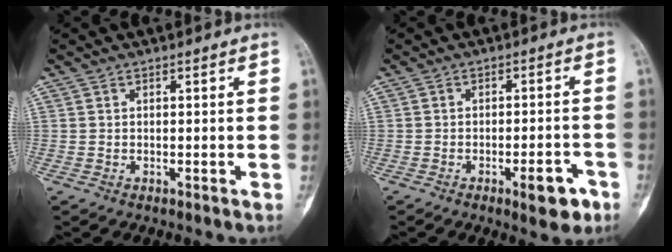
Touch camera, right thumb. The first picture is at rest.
{"total": 6.1, "force": [-3.1, 2.1, 4.8], "torque": [-0.049, 0.016, -0.038]}